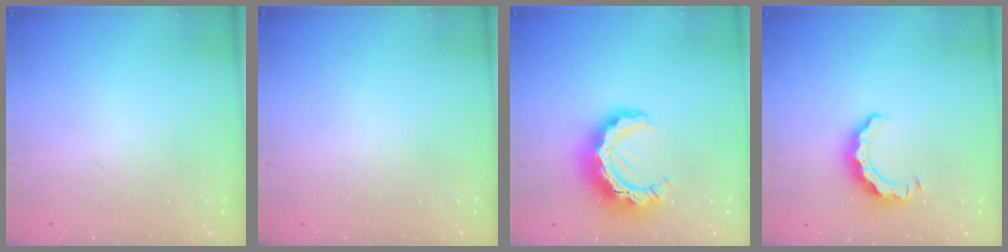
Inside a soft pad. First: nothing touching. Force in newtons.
{"total": 0.0}
{"total": 12.8, "press": 12.8, "slide": 1.3}
{"total": 8.4, "press": 8.4, "slide": 0.5}